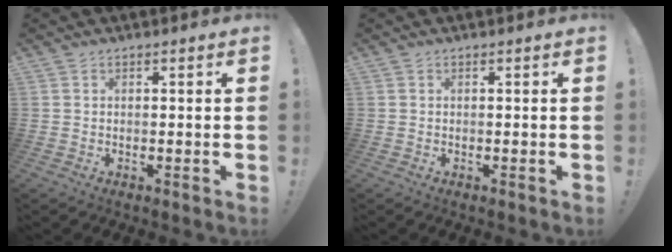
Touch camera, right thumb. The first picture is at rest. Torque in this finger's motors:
{"motor_torque": [0.00, 0.00, 0.02, -0.02, 0.01]}